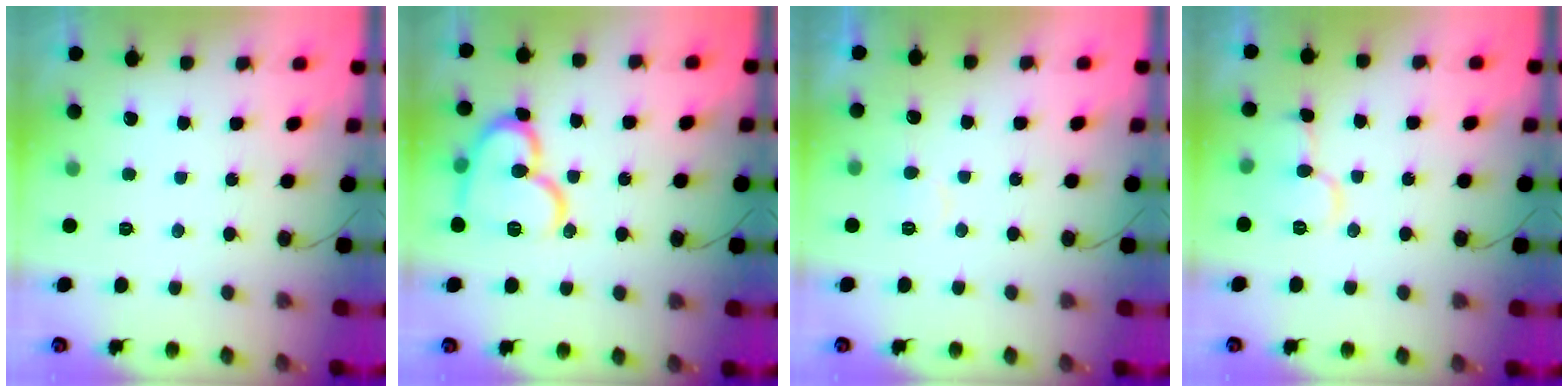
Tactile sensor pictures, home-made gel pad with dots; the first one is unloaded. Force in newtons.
{"total": 15.3, "press": 15.2, "slide": 1.5}
{"total": 6.0, "press": 6.0, "slide": 0.3}
{"total": 8.0, "press": 8.0, "slide": 0.6}